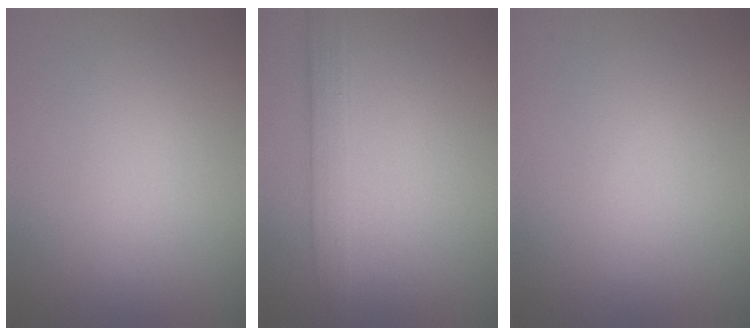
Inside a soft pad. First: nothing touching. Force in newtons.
{"total": 2.5, "press": 2.5, "slide": 0.2}
{"total": 0.0}